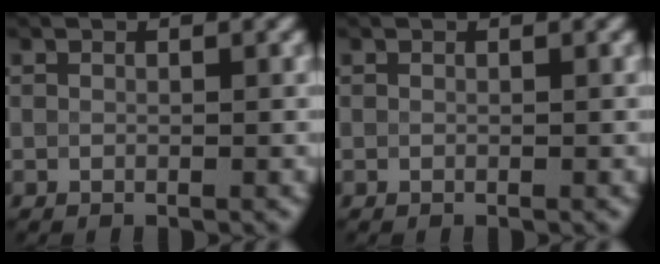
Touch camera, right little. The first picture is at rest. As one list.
[{"total": 0.0}]